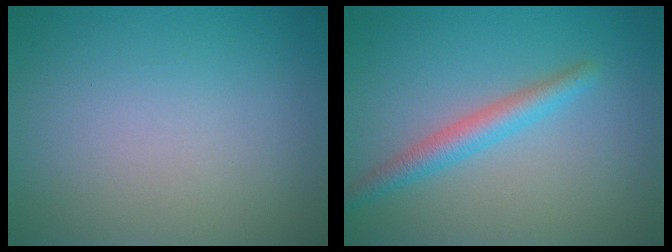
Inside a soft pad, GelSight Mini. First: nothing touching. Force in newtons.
{"total": 2.7, "press": 2.7, "slide": 0.1}